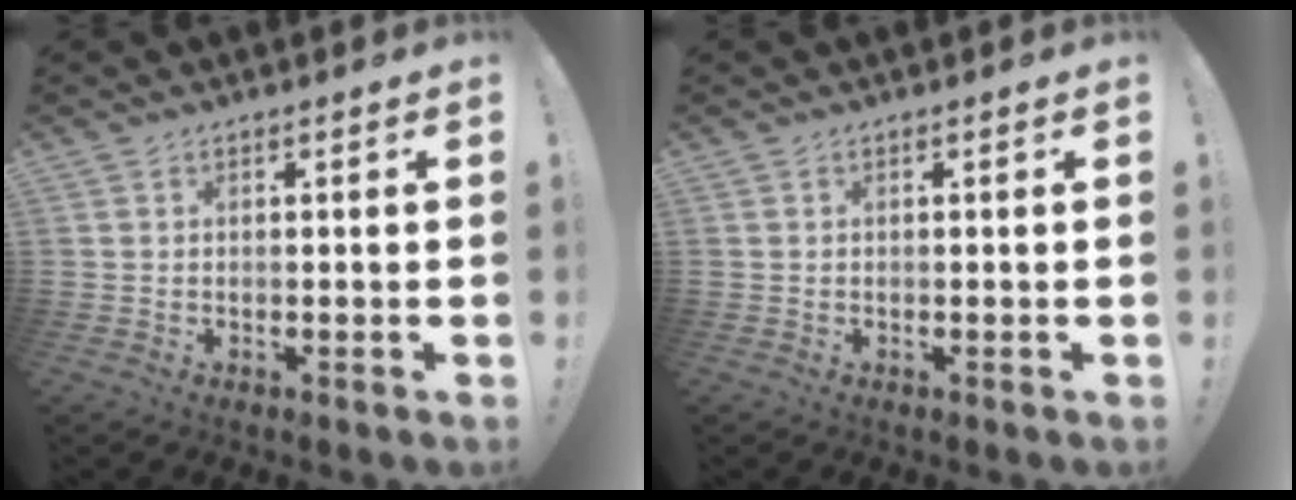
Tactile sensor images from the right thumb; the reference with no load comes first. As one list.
[{"total": 0.0}]